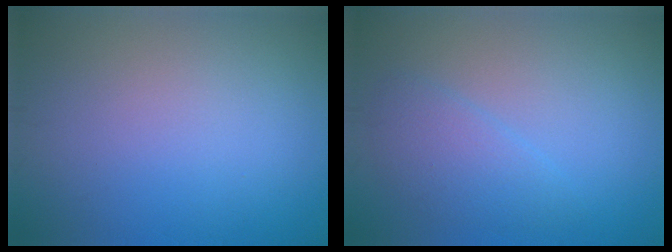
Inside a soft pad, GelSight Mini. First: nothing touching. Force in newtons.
{"total": 2.5, "press": 2.5, "slide": 0.2}